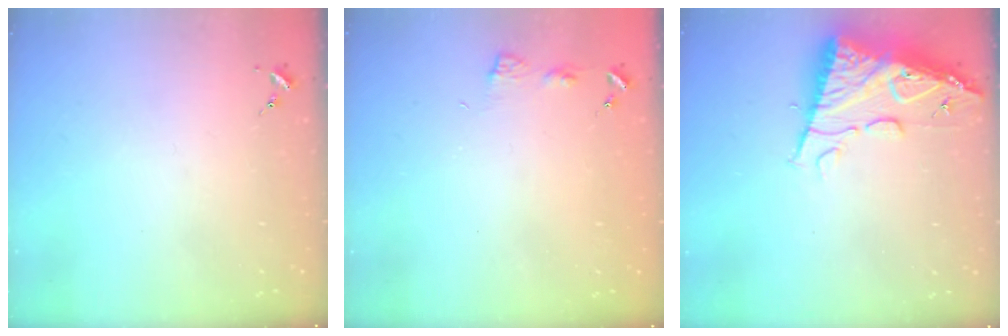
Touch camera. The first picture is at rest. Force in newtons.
{"total": 5.0, "press": 5.0, "slide": 0.5}
{"total": 14.0, "press": 13.9, "slide": 1.4}